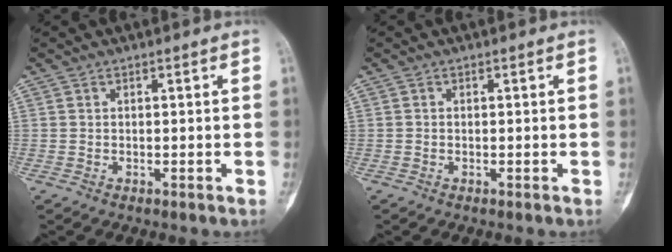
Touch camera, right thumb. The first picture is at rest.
{"total": 0.0}